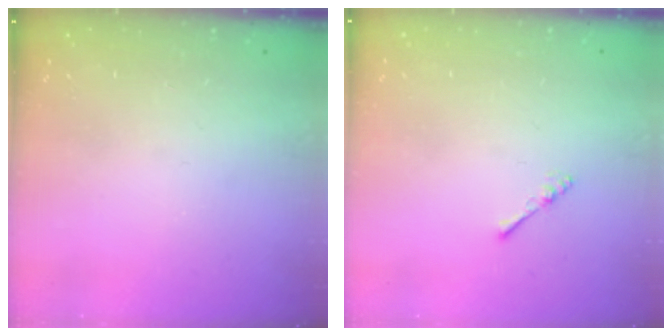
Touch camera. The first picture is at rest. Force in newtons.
{"total": 2.2, "press": 2.2, "slide": 0.4}